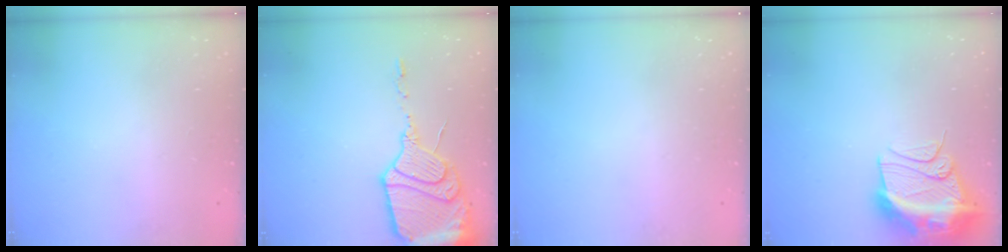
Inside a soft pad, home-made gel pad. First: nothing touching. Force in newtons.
{"total": 19.2, "press": 19.1, "slide": 1.6}
{"total": 0.0}
{"total": 15.8, "press": 15.7, "slide": 1.6}